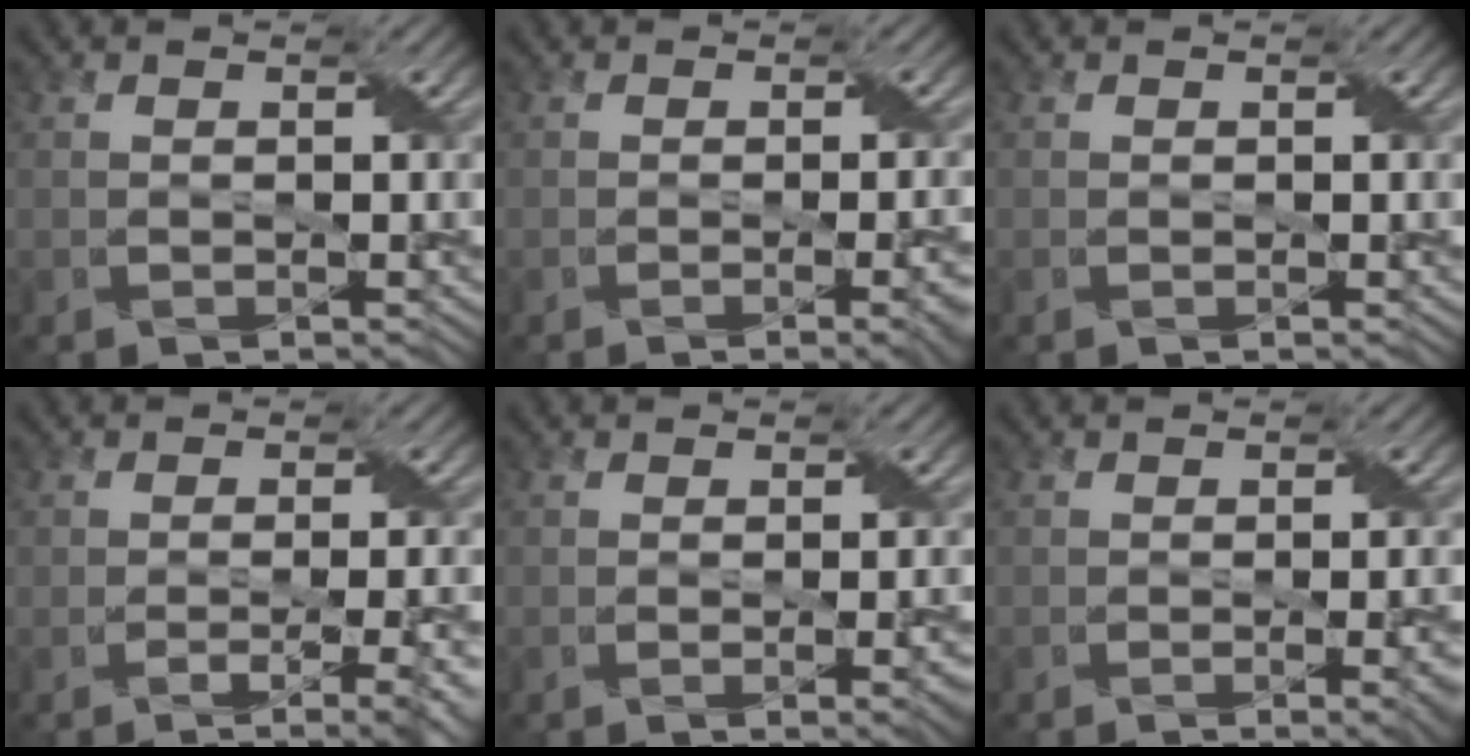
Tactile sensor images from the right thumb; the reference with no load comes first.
{"total": 3.7, "force": [-1.2, 1.1, 3.3], "torque": [-0.033, -0.002, -0.014]}
{"total": 0.0}
{"total": 6.4, "force": [-2.5, 2.0, 5.5], "torque": [-0.064, -0.006, -0.029]}
{"total": 3.5, "force": [-0.7, 1.1, 3.2], "torque": [-0.039, -0.004, -0.005]}
{"total": 3.5, "force": [-1.1, 1.0, 3.1], "torque": [-0.034, -0.004, -0.011]}